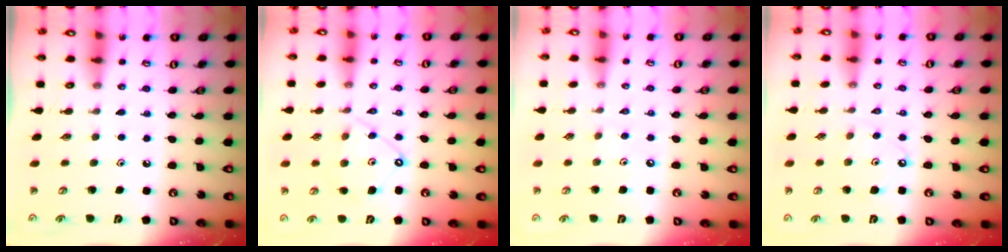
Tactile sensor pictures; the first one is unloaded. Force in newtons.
{"total": 10.1, "press": 10.1, "slide": 1.1}
{"total": 2.8, "press": 2.7, "slide": 0.5}
{"total": 4.6, "press": 4.5, "slide": 0.6}